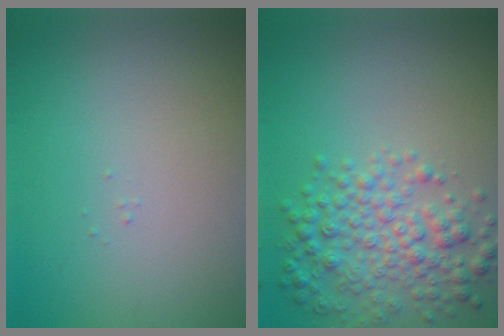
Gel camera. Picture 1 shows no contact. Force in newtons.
{"total": 4.8, "press": 4.8, "slide": 0.1}